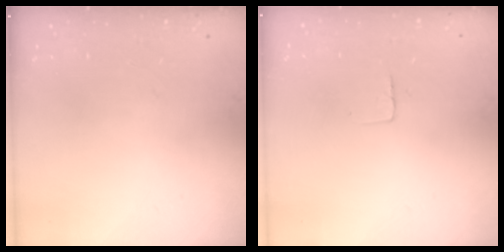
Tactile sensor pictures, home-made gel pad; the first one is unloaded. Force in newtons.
{"total": 2.9, "press": 2.9, "slide": 0.2}